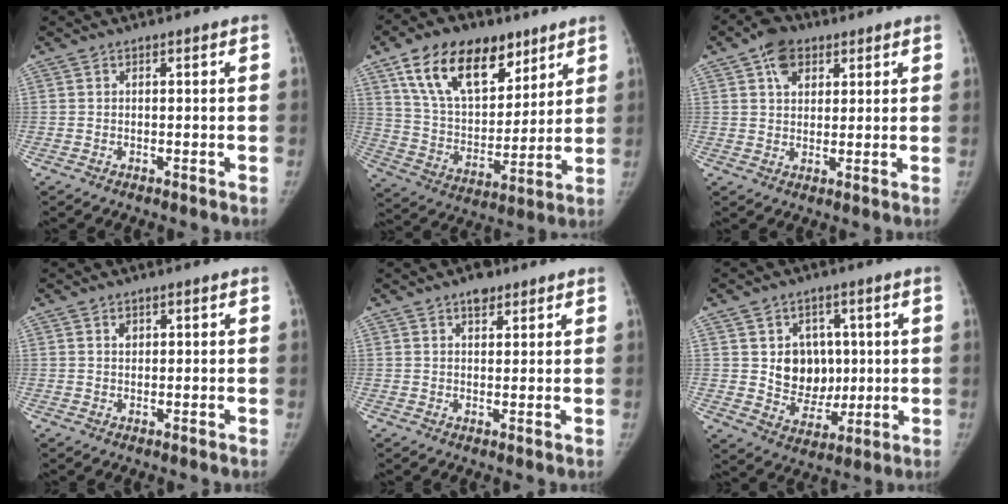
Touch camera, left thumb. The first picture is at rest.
{"total": 20.8, "force": [11.9, 12.0, 12.2], "torque": [-0.168, -0.036, 0.212]}
{"total": 6.9, "force": [3.3, 4.9, 3.6], "torque": [-0.034, -0.005, 0.052]}
{"total": 1.3, "force": [0.6, 1.0, 0.6], "torque": [0.000, -0.002, 0.009]}
{"total": 3.4, "force": [2.3, 2.0, 1.7], "torque": [-0.004, -0.009, 0.031]}
{"total": 10.2, "force": [1.6, 8.6, 5.2], "torque": [-0.025, -0.008, 0.039]}